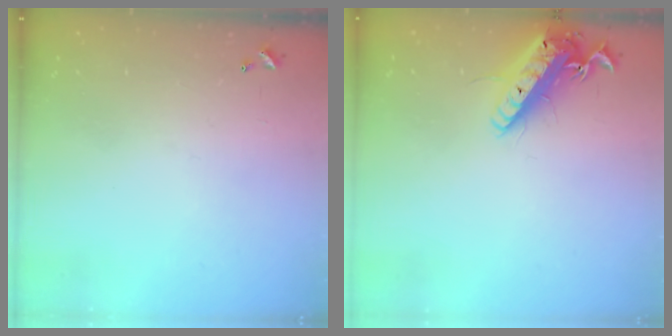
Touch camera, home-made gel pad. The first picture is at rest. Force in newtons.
{"total": 16.1, "press": 15.8, "slide": 3.2}